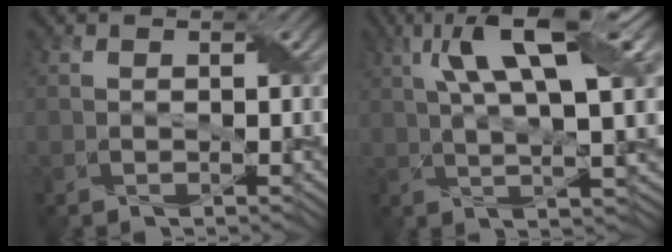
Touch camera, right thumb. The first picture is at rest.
{"total": 12.1, "force": [4.2, 3.3, 10.8], "torque": [-0.193, 0.007, 0.075]}